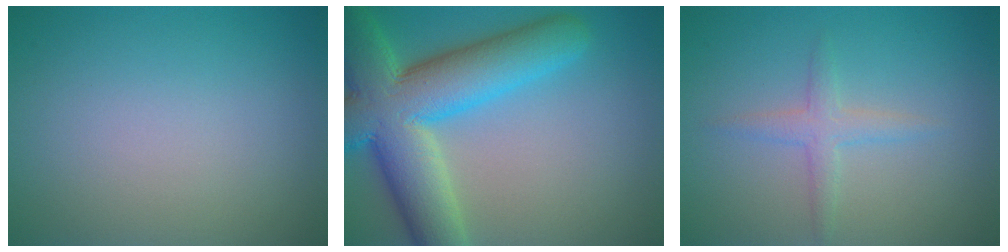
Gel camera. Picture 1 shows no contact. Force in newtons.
{"total": 11.7, "press": 11.6, "slide": 0.5}
{"total": 1.7, "press": 1.7, "slide": 0.1}